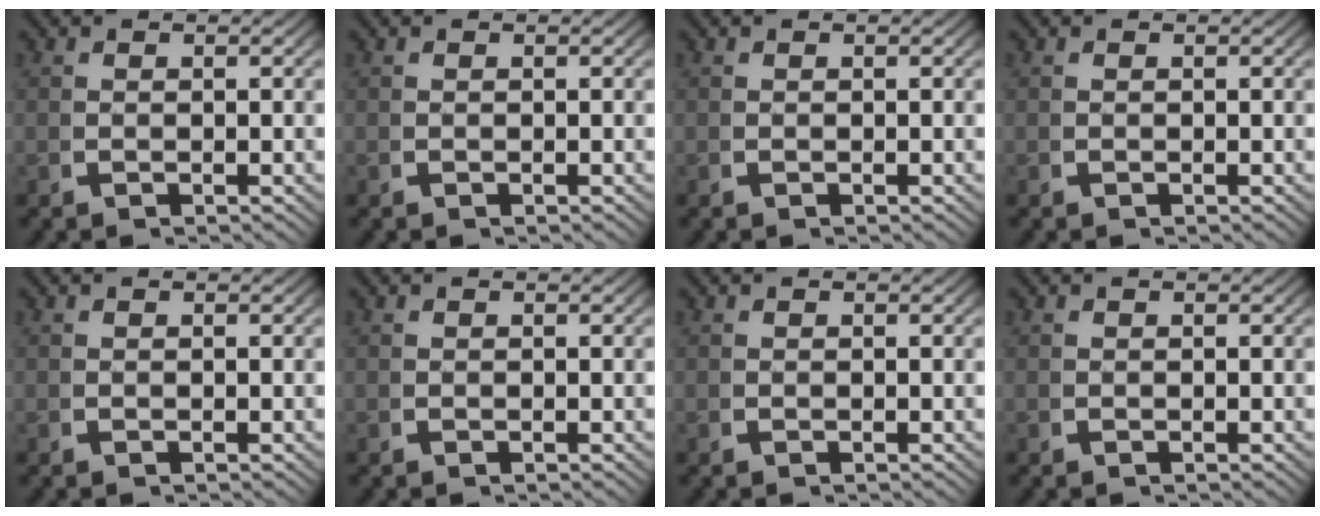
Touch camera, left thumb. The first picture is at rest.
{"total": 0.0}
{"total": 0.0}
{"total": 0.0}
{"total": 0.0}
{"total": 0.0}
{"total": 0.0}
{"total": 0.0}